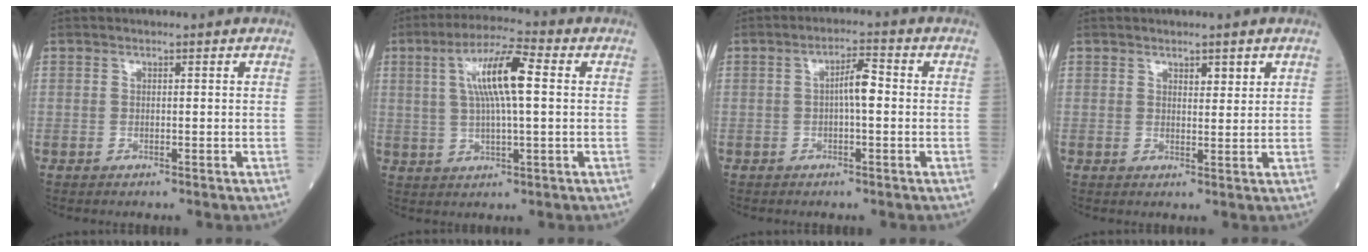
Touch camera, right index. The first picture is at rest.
{"total": 10.2, "force": [2.2, 1.3, 9.8], "torque": [-0.186, 0.015, 0.037]}
{"total": 3.8, "force": [-0.1, 0.7, 3.8], "torque": [-0.062, 0.009, -0.004]}
{"total": 2.0, "force": [1.4, 0.6, 1.4], "torque": [-0.021, -0.001, 0.022]}